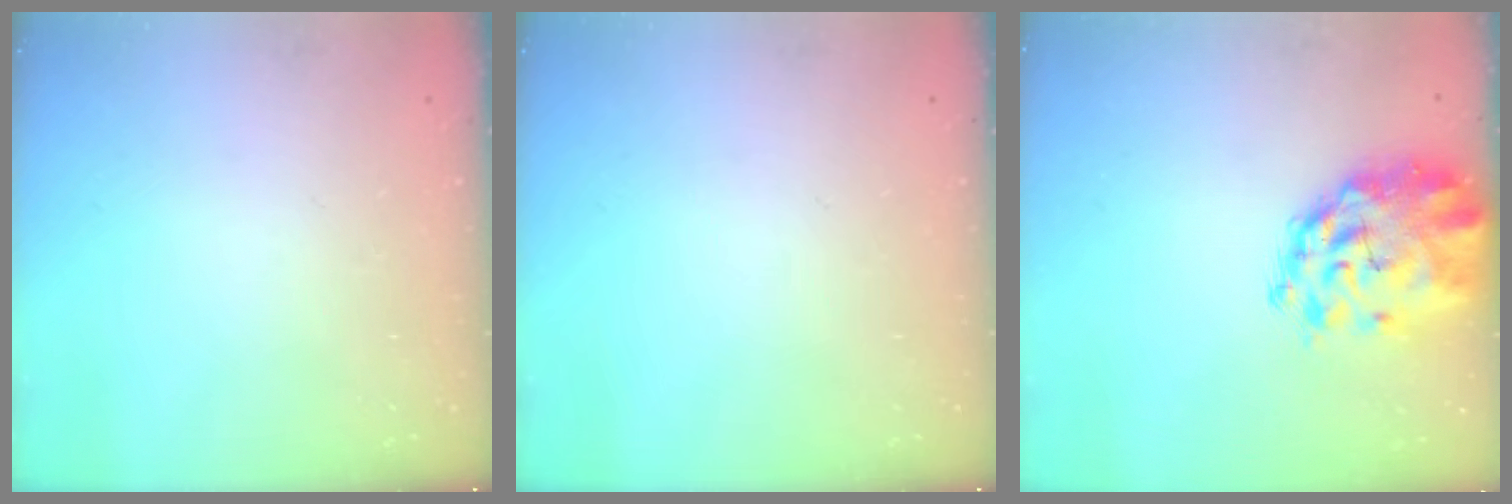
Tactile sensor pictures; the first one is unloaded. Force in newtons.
{"total": 0.0}
{"total": 3.3, "press": 3.2, "slide": 1.0}